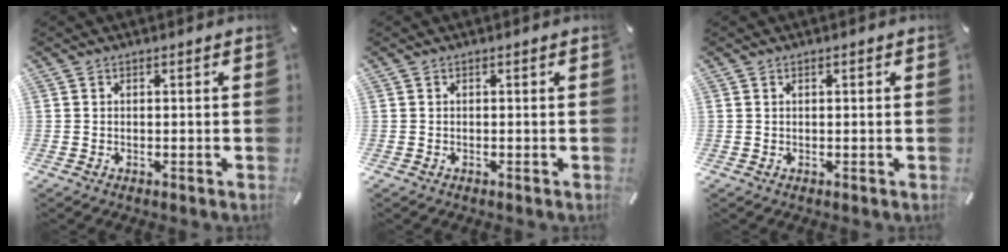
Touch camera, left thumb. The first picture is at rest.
{"total": 0.0}
{"total": 0.6, "force": [0.1, 0.3, 0.5], "torque": [-0.010, 0.003, 0.001]}